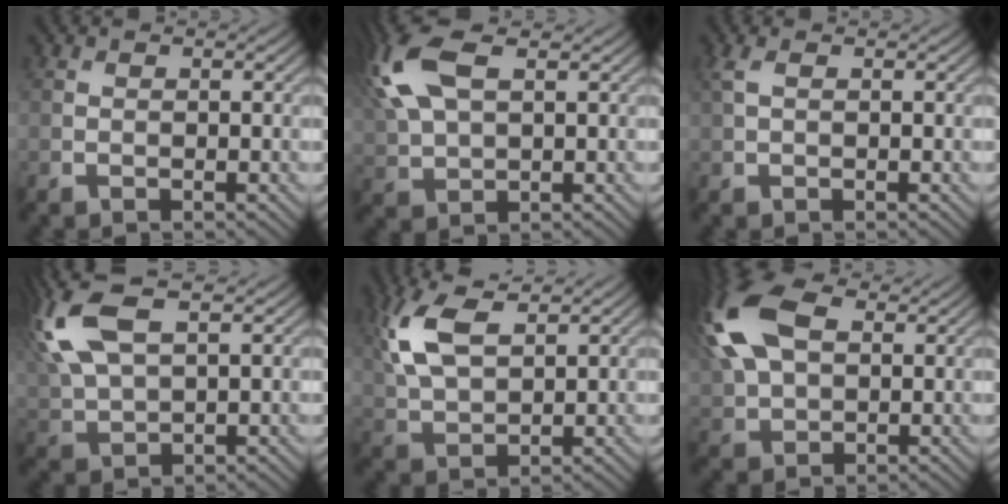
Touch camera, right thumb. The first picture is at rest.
{"total": 12.0, "force": [4.7, 5.9, 9.4], "torque": [-0.249, 0.023, 0.087]}
{"total": 1.7, "force": [0.8, 0.5, 1.4], "torque": [-0.040, 0.007, 0.016]}
{"total": 11.7, "force": [4.9, 5.3, 9.3], "torque": [-0.245, 0.019, 0.094]}
{"total": 9.9, "force": [4.4, 4.5, 7.7], "torque": [-0.203, 0.018, 0.087]}
{"total": 14.7, "force": [4.9, 8.3, 11.1], "torque": [-0.285, 0.029, 0.089]}